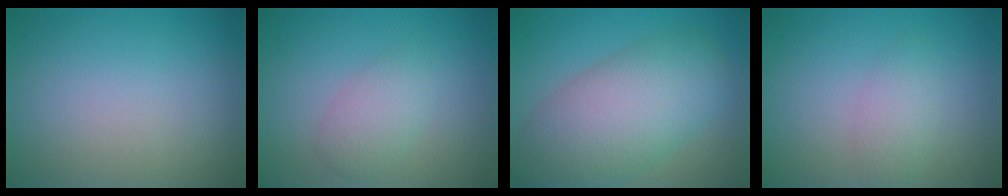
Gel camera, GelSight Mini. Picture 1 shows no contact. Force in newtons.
{"total": 2.4, "press": 2.4, "slide": 0.1}
{"total": 8.9, "press": 8.9, "slide": 0.4}
{"total": 2.0, "press": 2.0, "slide": 0.1}